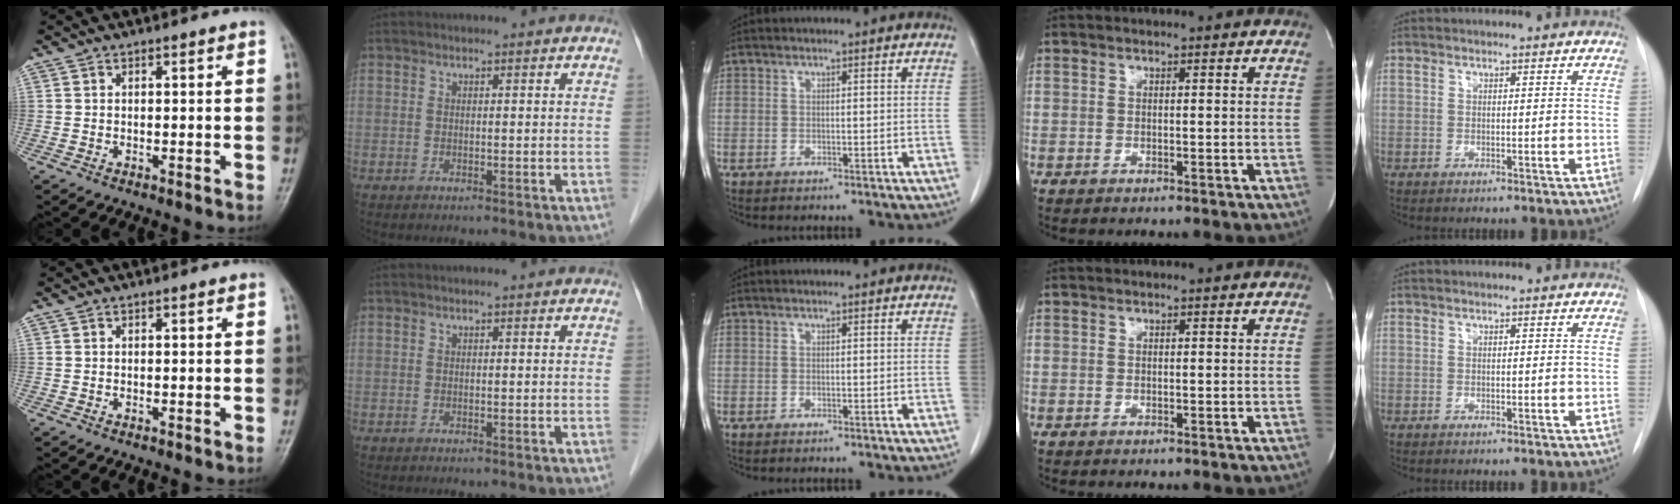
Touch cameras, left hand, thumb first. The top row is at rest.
{}